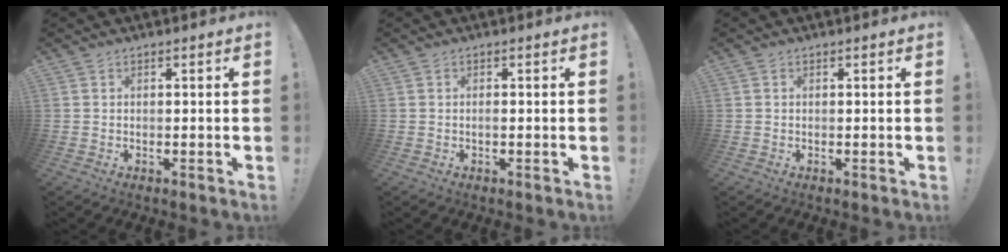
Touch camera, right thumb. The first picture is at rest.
{"total": 0.8, "force": [-0.5, 0.1, 0.6], "torque": [-0.012, 0.001, -0.009]}
{"total": 0.0}